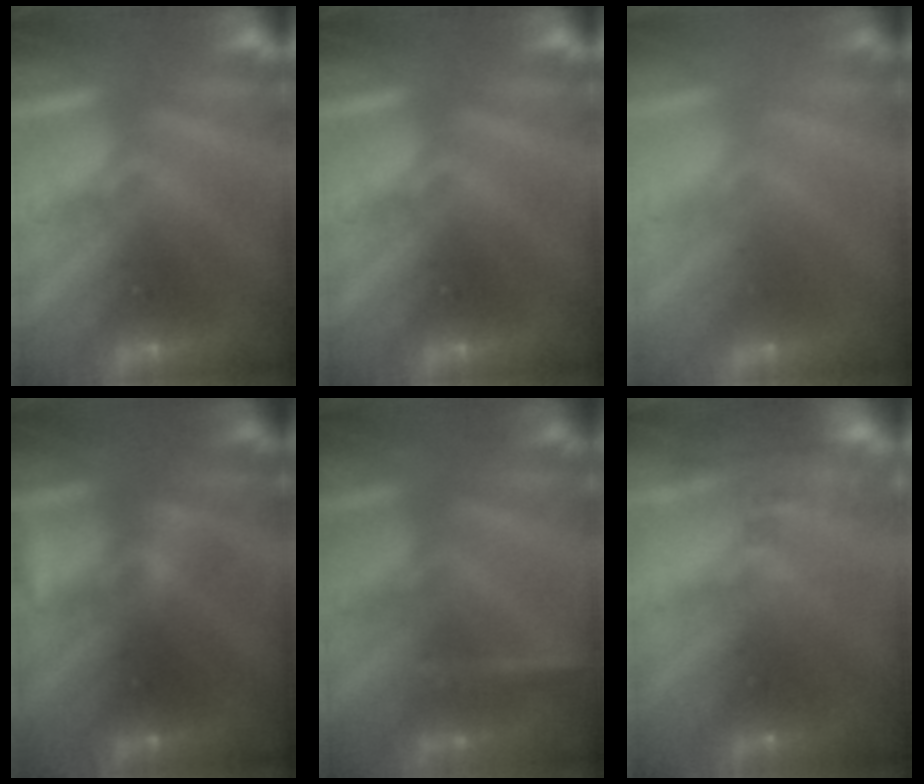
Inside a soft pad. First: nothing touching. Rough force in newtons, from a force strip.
{"total": 0.0}
{"total": 2.5}
{"total": 2.3}
{"total": 2.4}
{"total": 8.6}